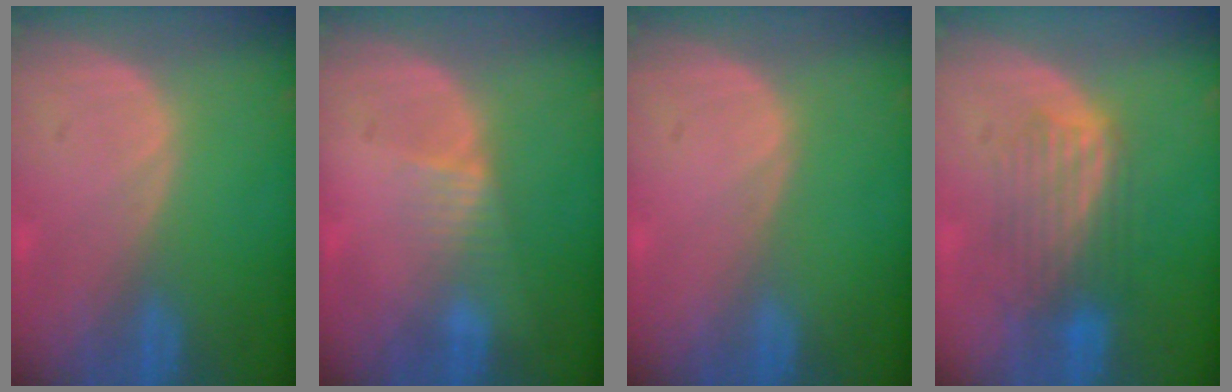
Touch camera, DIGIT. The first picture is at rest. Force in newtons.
{"total": 2.6, "press": 2.4, "slide": 0.9}
{"total": 0.0}
{"total": 5.9, "press": 5.9, "slide": 0.6}